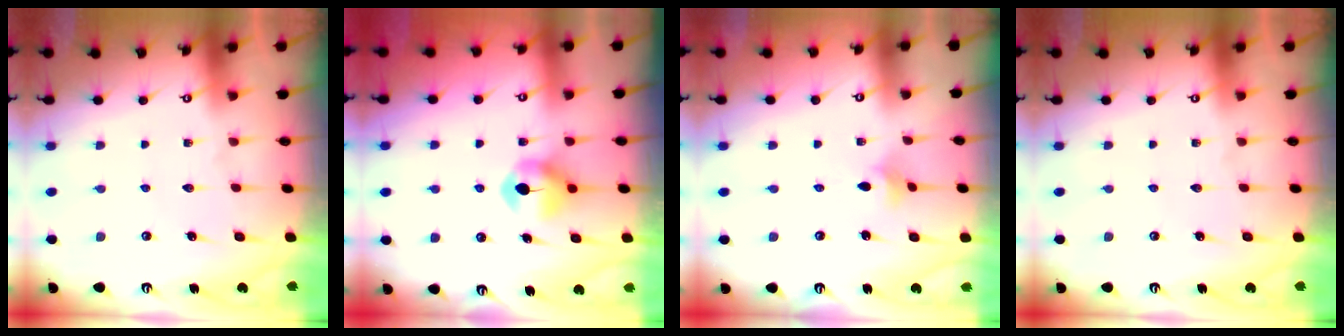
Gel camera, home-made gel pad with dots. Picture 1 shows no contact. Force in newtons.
{"total": 7.4, "press": 7.3, "slide": 0.3}
{"total": 2.8, "press": 2.8, "slide": 0.5}
{"total": 0.0}